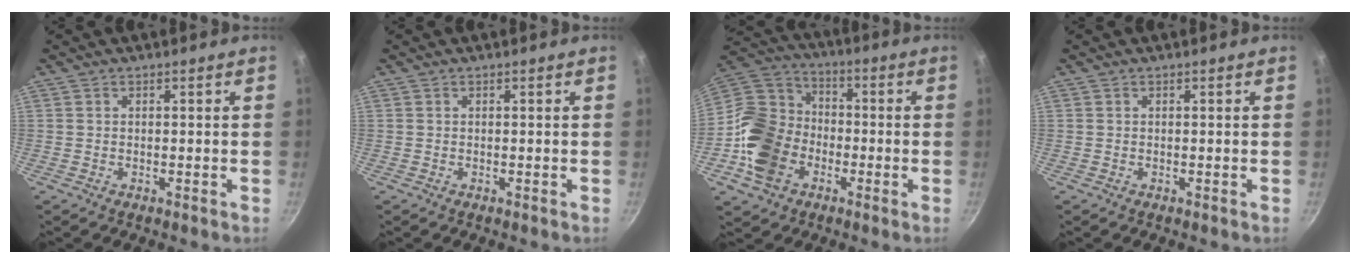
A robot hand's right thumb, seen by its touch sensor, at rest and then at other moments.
{"total": 0.0}
{"total": 16.8, "force": [-5.2, 13.2, 8.9], "torque": [-0.154, 0.044, -0.114]}
{"total": 0.0}